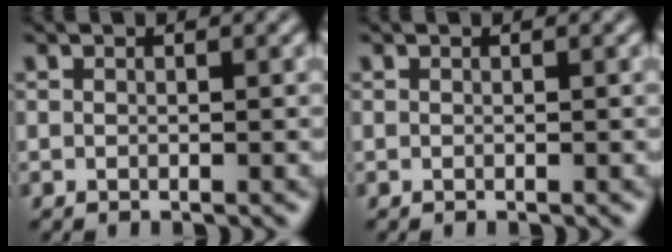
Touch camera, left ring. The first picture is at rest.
{"total": 0.0}